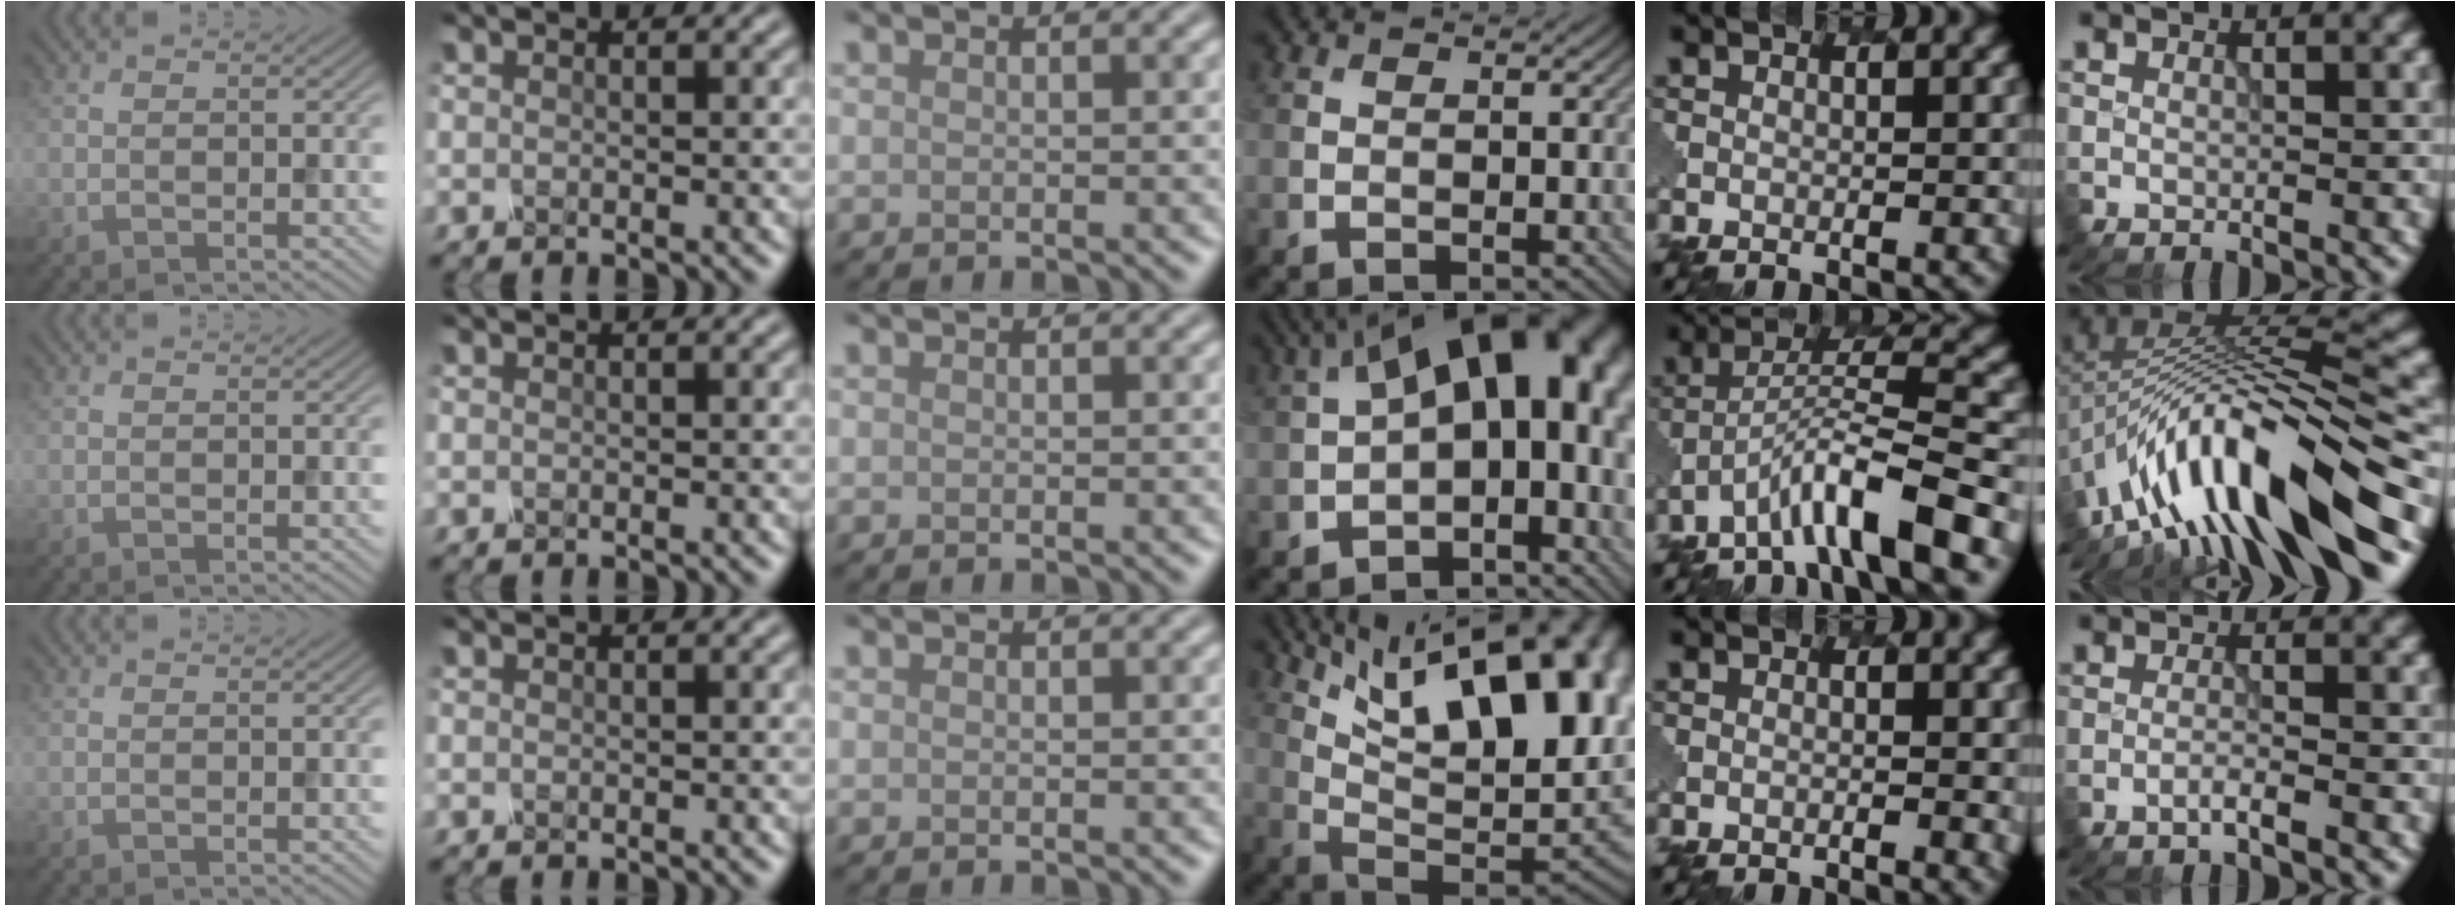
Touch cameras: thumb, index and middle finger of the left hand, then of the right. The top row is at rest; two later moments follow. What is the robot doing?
{"motion": "shake", "object": "salt shaker"}